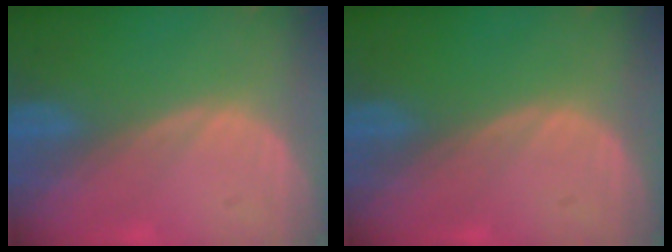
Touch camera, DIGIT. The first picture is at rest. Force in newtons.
{"total": 0.0}